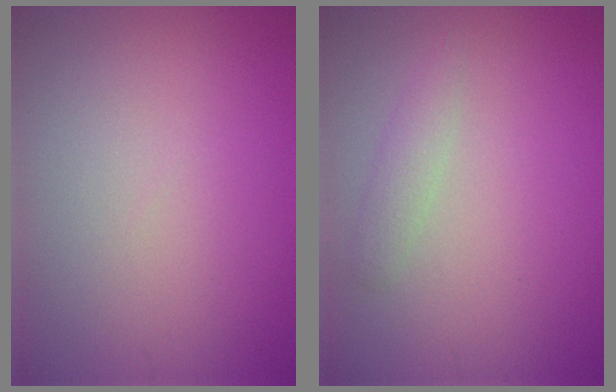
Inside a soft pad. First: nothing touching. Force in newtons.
{"total": 1.5, "press": 1.5, "slide": 0.0}